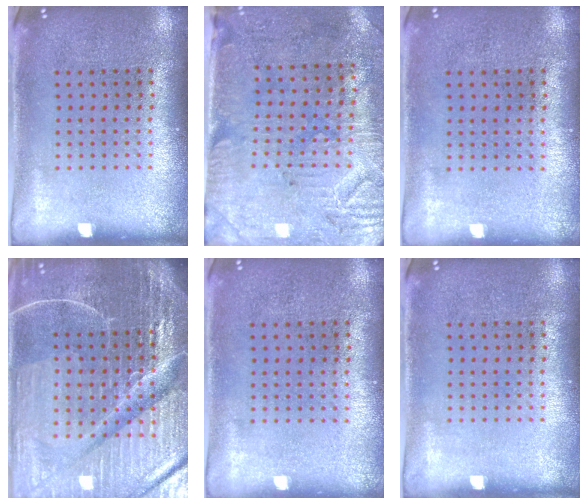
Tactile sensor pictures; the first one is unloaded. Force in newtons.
{"total": 3.1, "press": 2.6, "slide": 1.5}
{"total": 0.0}
{"total": 7.1, "press": 6.2, "slide": 3.5}
{"total": 0.0}
{"total": 0.0}